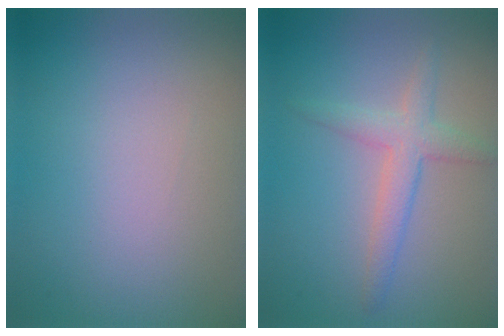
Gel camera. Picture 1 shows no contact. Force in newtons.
{"total": 2.8, "press": 2.8, "slide": 0.1}